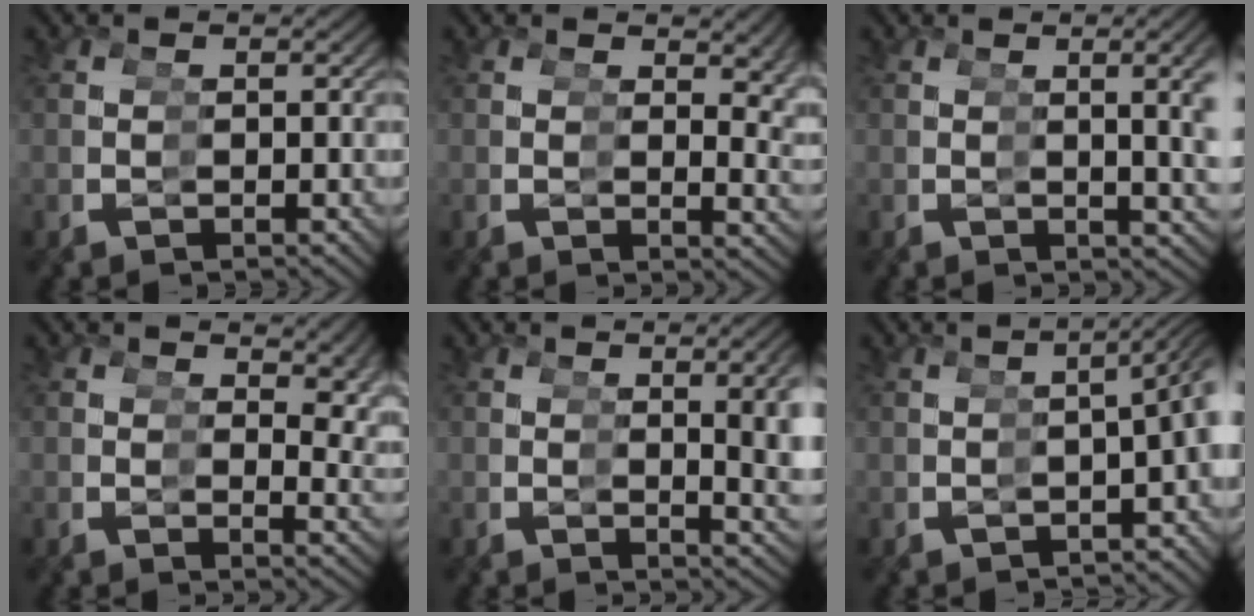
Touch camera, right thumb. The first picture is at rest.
{"total": 2.7, "force": [1.6, 1.0, 1.9], "torque": [-0.003, -0.003, 0.020]}
{"total": 3.7, "force": [0.4, 0.5, 3.6], "torque": [-0.041, 0.009, 0.010]}
{"total": 3.3, "force": [1.9, 1.5, 2.3], "torque": [-0.012, -0.005, 0.026]}
{"total": 4.2, "force": [0.5, 1.1, 4.1], "torque": [-0.041, 0.005, 0.010]}
{"total": 4.0, "force": [-0.2, 1.6, 3.7], "torque": [-0.046, 0.016, -0.008]}